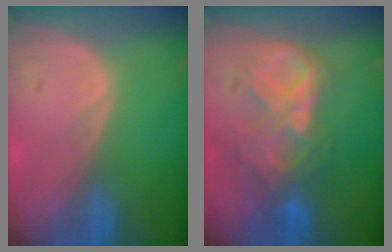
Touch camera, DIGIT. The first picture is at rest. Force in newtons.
{"total": 8.7, "press": 7.7, "slide": 4.1}